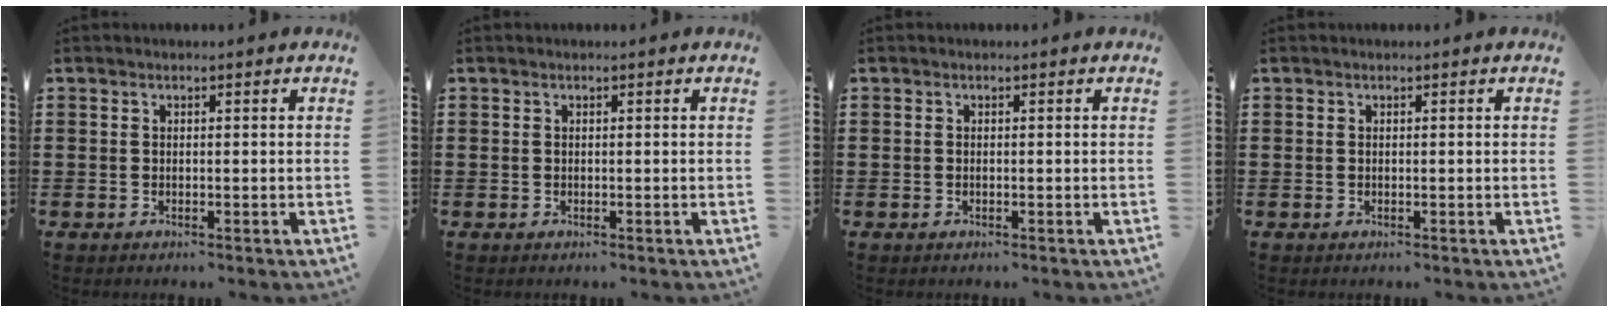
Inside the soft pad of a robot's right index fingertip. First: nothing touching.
{"total": 0.0}
{"total": 0.0}
{"total": 0.0}